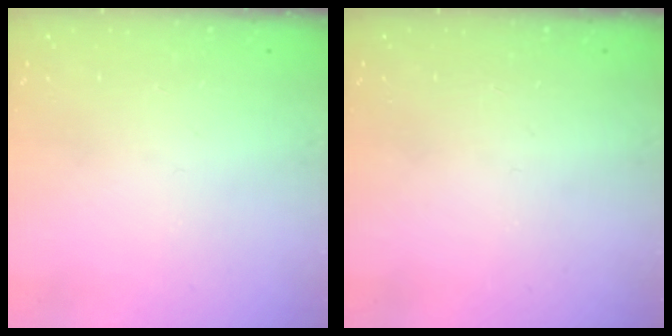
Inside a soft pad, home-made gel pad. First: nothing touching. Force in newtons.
{"total": 0.0}